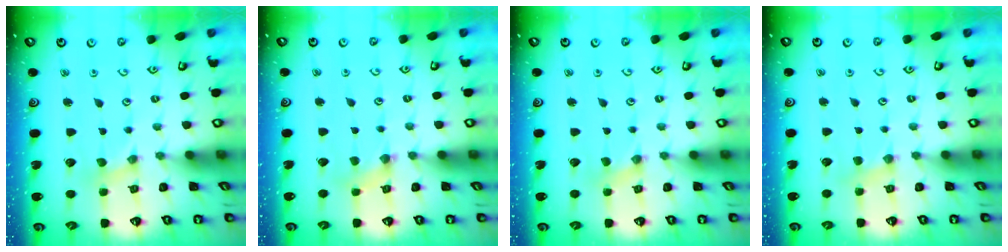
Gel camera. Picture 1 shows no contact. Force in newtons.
{"total": 1.2, "press": 1.2, "slide": 0.2}
{"total": 0.8, "press": 0.8, "slide": 0.1}
{"total": 2.9, "press": 2.8, "slide": 0.6}